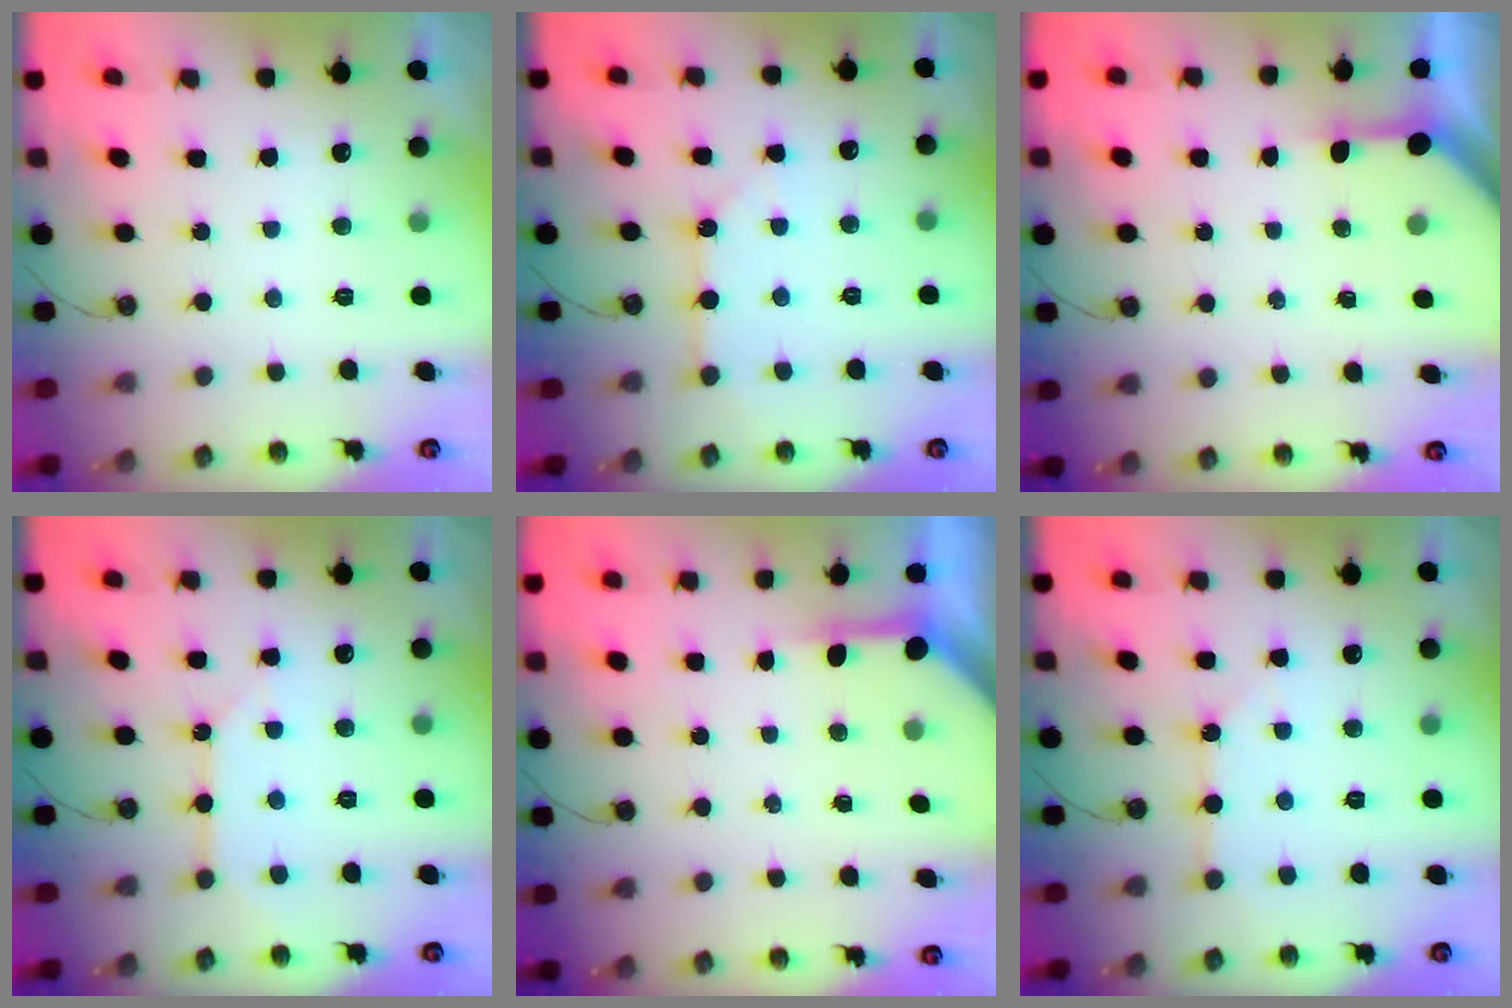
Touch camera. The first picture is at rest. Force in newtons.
{"total": 2.9, "press": 2.9, "slide": 0.5}
{"total": 3.4, "press": 3.4, "slide": 0.4}
{"total": 6.7, "press": 6.6, "slide": 0.8}
{"total": 3.9, "press": 3.9, "slide": 0.5}
{"total": 3.5, "press": 3.5, "slide": 0.2}